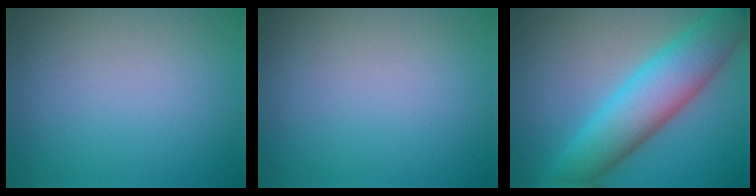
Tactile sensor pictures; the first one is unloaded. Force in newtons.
{"total": 0.0}
{"total": 8.3, "press": 8.3, "slide": 0.3}